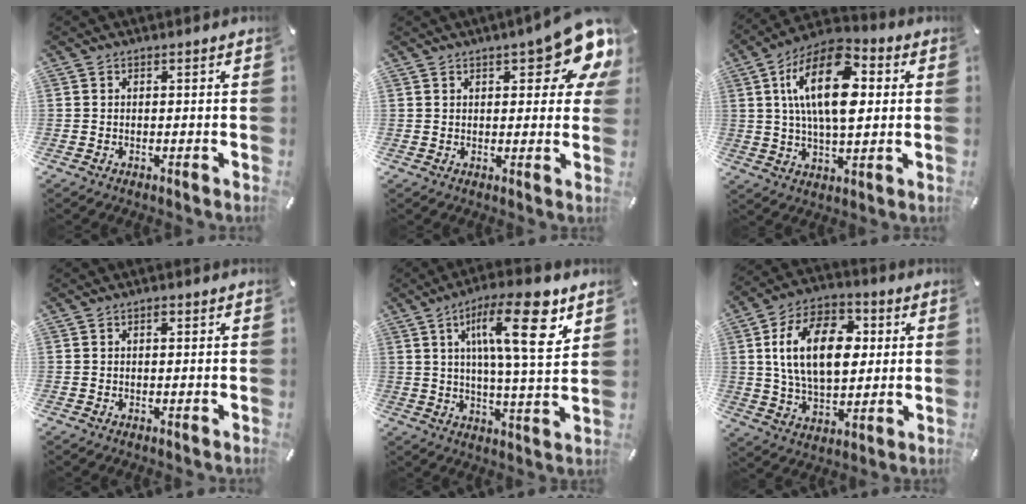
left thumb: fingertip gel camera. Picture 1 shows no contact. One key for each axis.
{"total": 13.0, "fx": 7.1, "fy": 4.6, "fz": 9.9, "tx": -0.126, "ty": -0.039, "tz": 0.115}
{"total": 18.4, "fx": 4.1, "fy": 9.4, "fz": 15.2, "tx": -0.283, "ty": -0.001, "tz": 0.066}
{"total": 0.8, "fx": 0.2, "fy": 0.5, "fz": 0.7, "tx": -0.014, "ty": 0.002, "tz": 0.003}
{"total": 17.8, "fx": 8.0, "fy": 4.4, "fz": 15.2, "tx": -0.245, "ty": -0.021, "tz": 0.117}
{"total": 18.1, "fx": 3.2, "fy": 11.4, "fz": 13.7, "tx": -0.267, "ty": 0.015, "tz": 0.055}